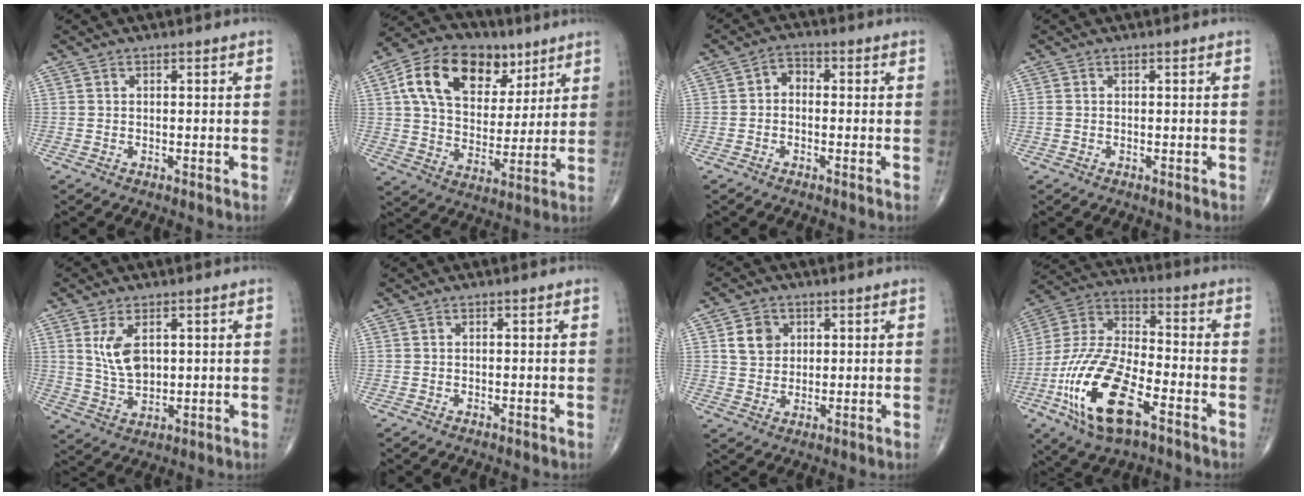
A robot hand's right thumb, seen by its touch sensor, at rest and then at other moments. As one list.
[{"total": 19.6, "force": [8.4, 12.9, 12.1], "torque": [-0.178, -0.010, 0.141]}, {"total": 3.2, "force": [-0.3, 2.4, 2.0], "torque": [-0.018, 0.015, -0.020]}, {"total": 0.5, "force": [-0.1, 0.4, 0.4], "torque": [-0.010, 0.001, 0.000]}, {"total": 7.3, "force": [2.2, 4.0, 5.7], "torque": [-0.099, -0.014, 0.053]}, {"total": 0.0}, {"total": 5.6, "force": [1.9, 4.6, 2.5], "torque": [-0.022, -0.008, 0.034]}, {"total": 19.9, "force": [-8.7, 8.5, 15.8], "torque": [-0.326, 0.034, -0.160]}]